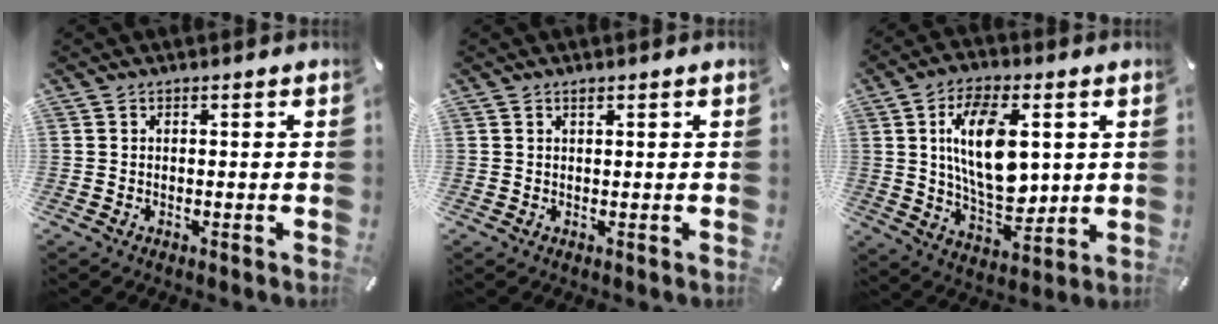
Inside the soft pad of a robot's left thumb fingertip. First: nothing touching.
{"total": 0.7, "force": [0.5, 0.2, 0.5], "torque": [-0.009, 0.001, 0.009]}
{"total": 15.8, "force": [3.5, 8.6, 12.8], "torque": [-0.251, -0.008, 0.053]}